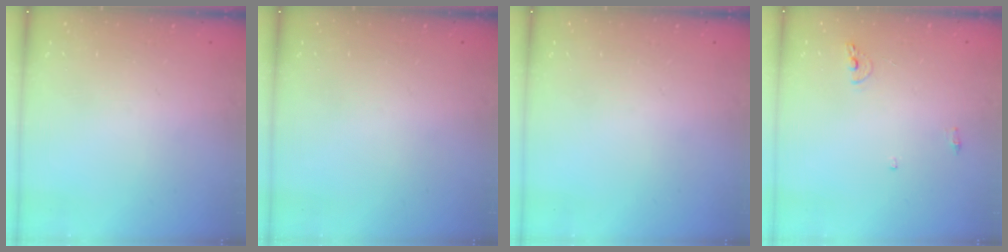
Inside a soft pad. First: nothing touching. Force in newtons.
{"total": 0.0}
{"total": 0.0}
{"total": 6.6, "press": 6.6, "slide": 0.7}